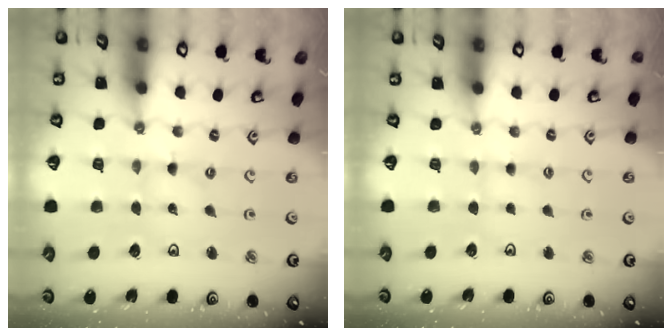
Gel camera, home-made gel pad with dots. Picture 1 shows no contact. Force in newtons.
{"total": 1.8, "press": 1.8, "slide": 0.3}